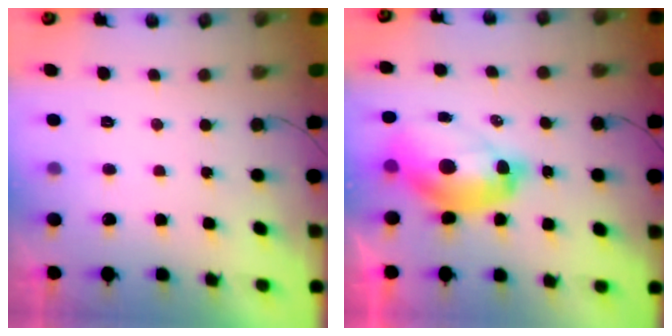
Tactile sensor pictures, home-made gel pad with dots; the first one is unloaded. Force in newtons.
{"total": 13.5, "press": 13.4, "slide": 1.4}